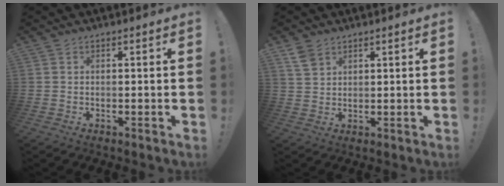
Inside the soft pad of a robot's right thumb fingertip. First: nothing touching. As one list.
[{"total": 4.5, "force": [3.2, 2.6, 1.9], "torque": [-0.030, -0.015, 0.061]}]